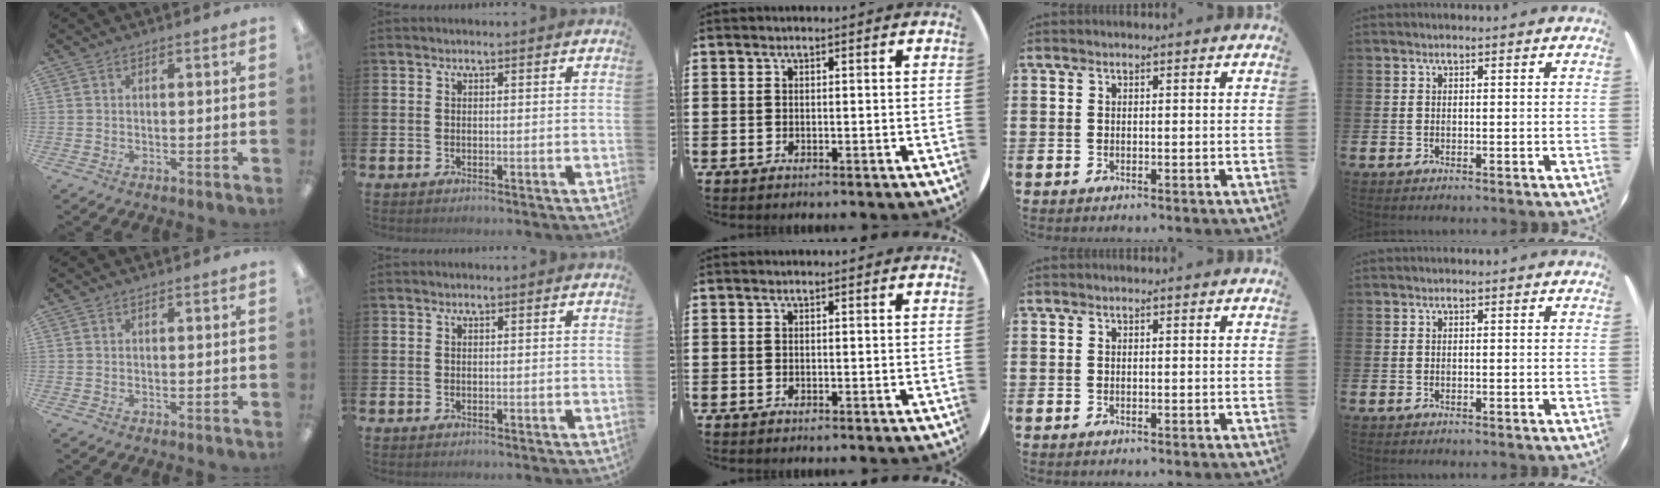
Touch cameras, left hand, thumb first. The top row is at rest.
{}